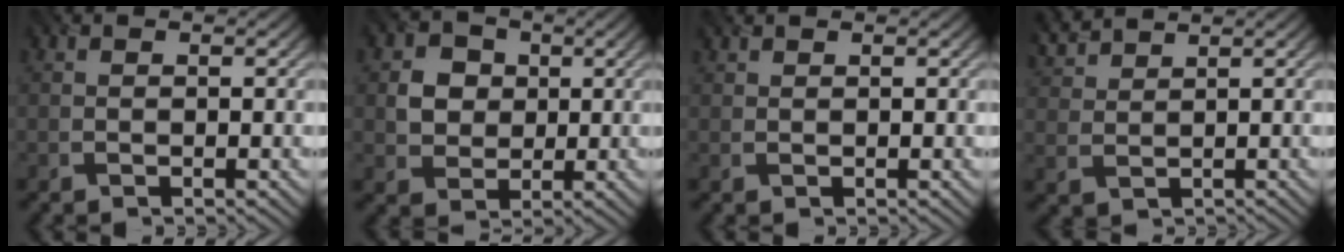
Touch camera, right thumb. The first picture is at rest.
{"total": 4.6, "force": [0.7, 4.2, 1.9], "torque": [-0.046, 0.003, 0.005]}
{"total": 0.6, "force": [0.6, 0.2, 0.1], "torque": [-0.006, 0.003, 0.017]}
{"total": 4.1, "force": [3.5, 1.5, 1.6], "torque": [-0.052, 0.011, 0.076]}